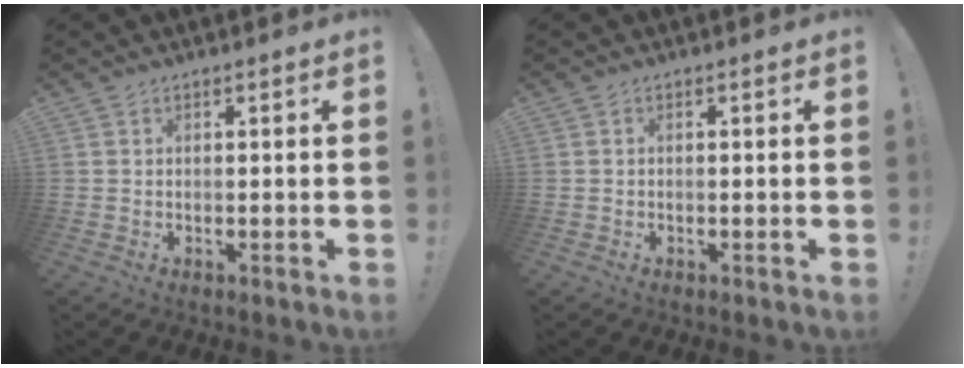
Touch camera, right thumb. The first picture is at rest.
{"total": 0.0}